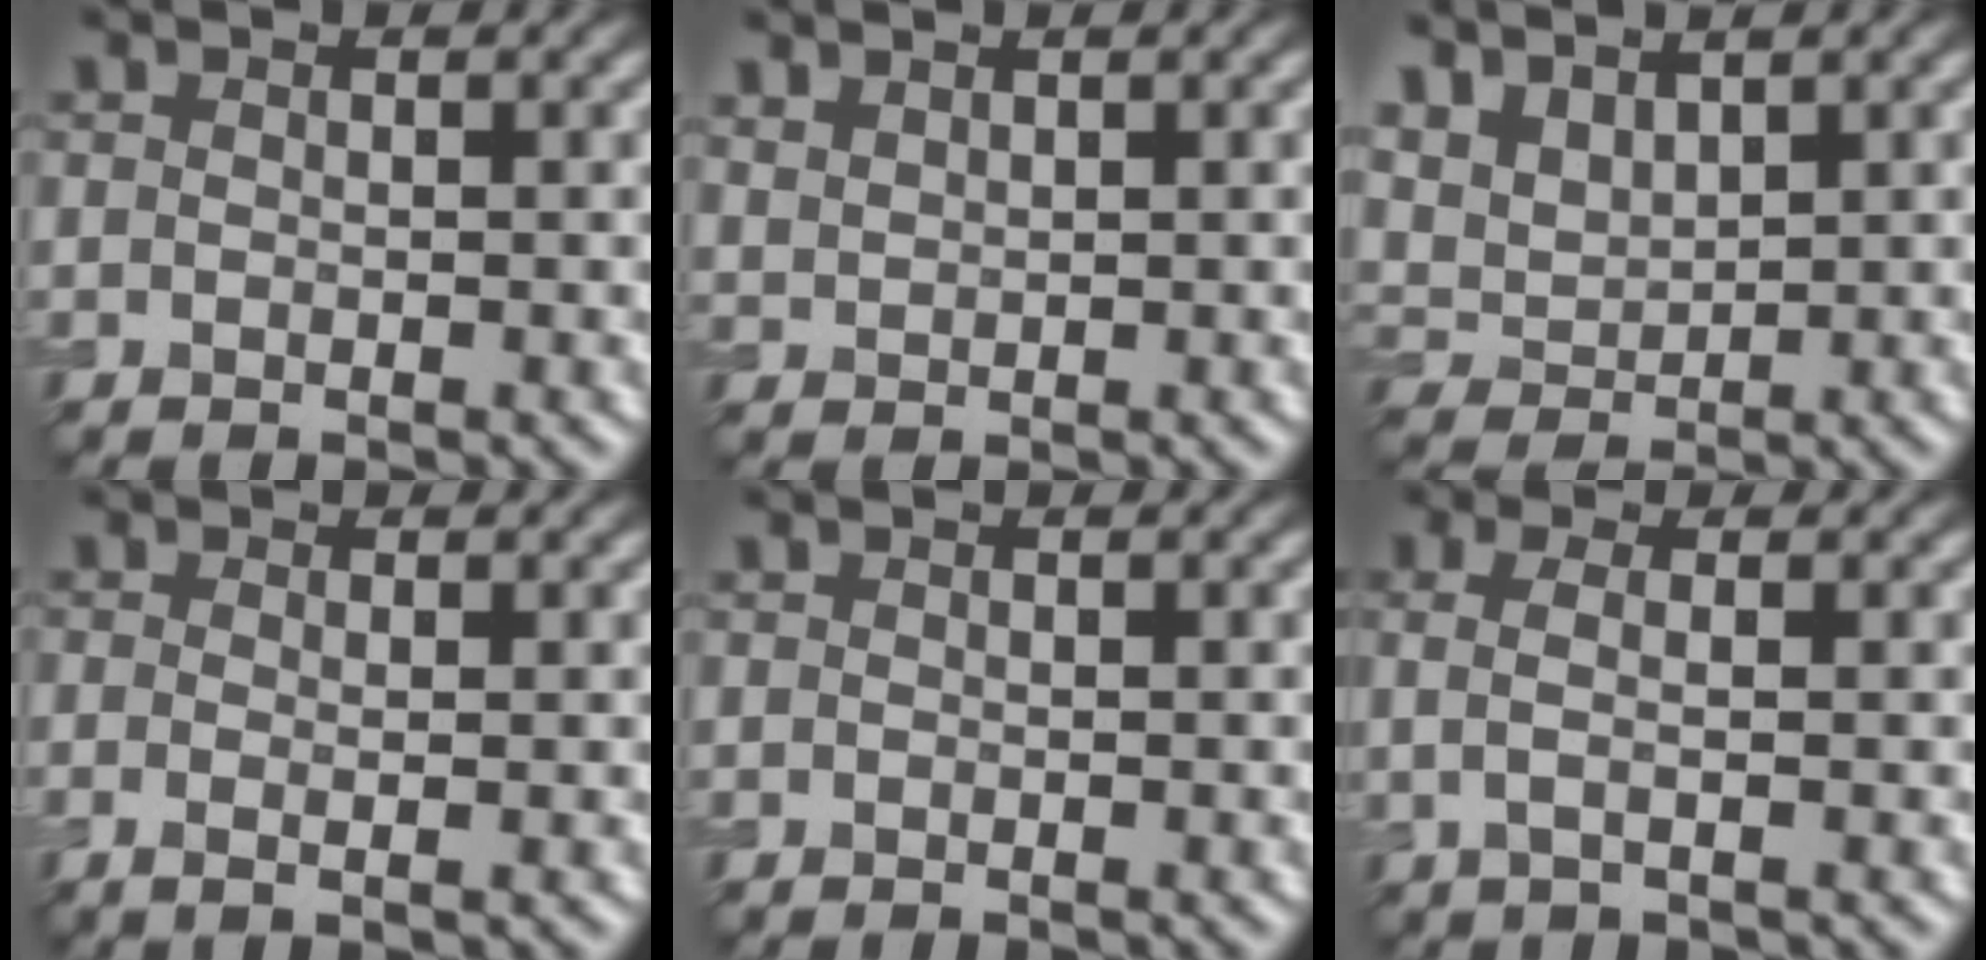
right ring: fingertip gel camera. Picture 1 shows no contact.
{"total": 1.4, "force": [1.3, 0.5, 0.4], "torque": [-0.012, 0.003, 0.033]}
{"total": 4.3, "force": [3.3, 1.8, 2.0], "torque": [-0.054, 0.007, 0.060]}
{"total": 1.4, "force": [-0.2, 0.3, 1.4], "torque": [-0.029, -0.006, -0.005]}
{"total": 0.0}
{"total": 2.3, "force": [0.2, 0.7, 2.1], "torque": [-0.044, 0.003, 0.002]}